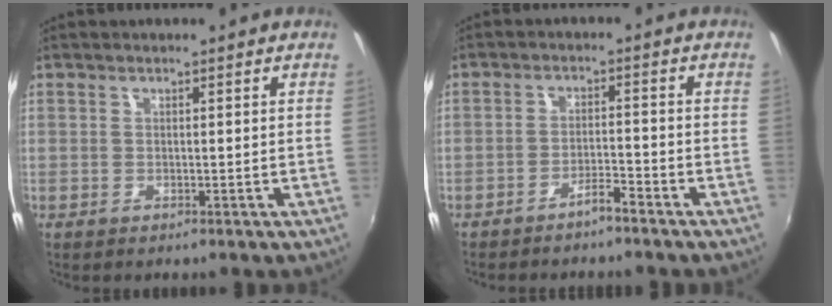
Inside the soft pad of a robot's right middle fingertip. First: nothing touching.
{"total": 2.8, "force": [-2.6, -0.2, 1.1], "torque": [-0.029, 0.003, -0.043]}